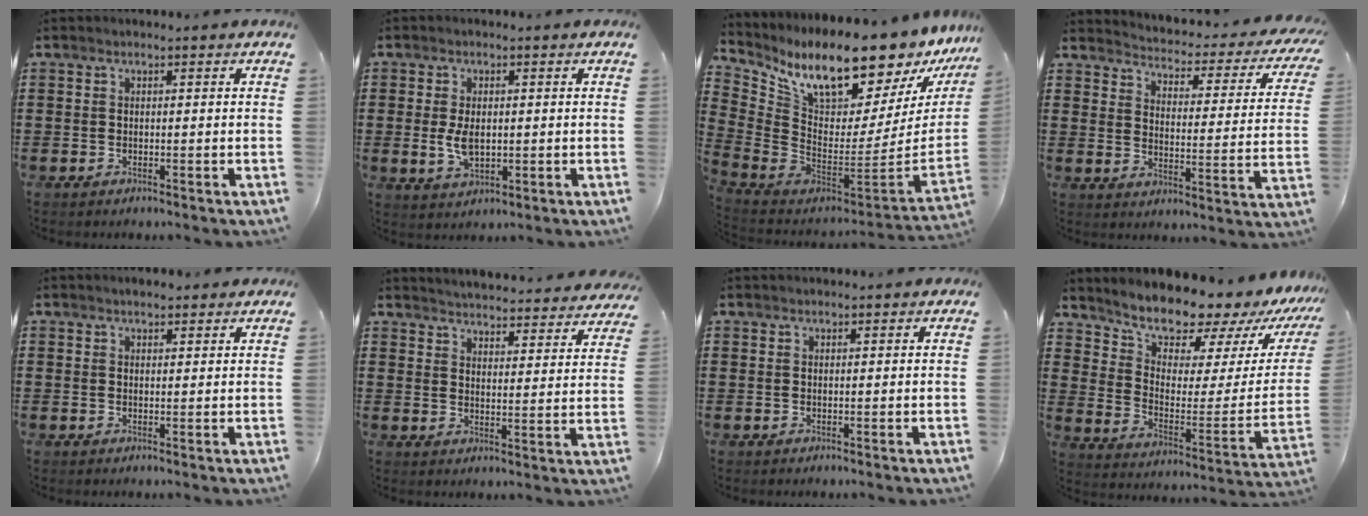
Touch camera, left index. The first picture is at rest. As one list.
[{"total": 4.5, "force": [0.1, 2.5, 3.8], "torque": [-0.080, 0.004, 0.001]}, {"total": 13.8, "force": [11.2, 3.4, 7.2], "torque": [-0.145, -0.101, 0.185]}, {"total": 2.3, "force": [2.2, 0.1, 0.6], "torque": [-0.031, -0.029, 0.027]}, {"total": 1.7, "force": [1.6, 0.5, 0.4], "torque": [-0.011, 0.005, 0.031]}, {"total": 4.1, "force": [4.0, -0.5, 0.2], "torque": [-0.024, -0.035, 0.067]}, {"total": 0.7, "force": [0.7, 0.0, 0.1], "torque": [-0.004, -0.001, 0.014]}, {"total": 9.2, "force": [8.9, 1.9, 1.4], "torque": [-0.057, -0.088, 0.150]}]